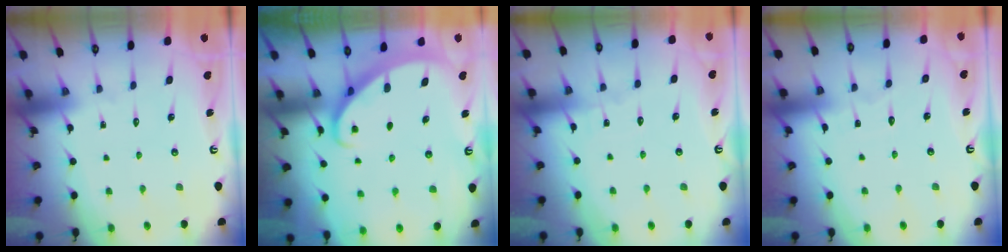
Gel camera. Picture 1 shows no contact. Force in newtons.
{"total": 2.3, "press": 2.3, "slide": 0.2}
{"total": 2.4, "press": 2.4, "slide": 0.3}
{"total": 2.9, "press": 2.9, "slide": 0.3}